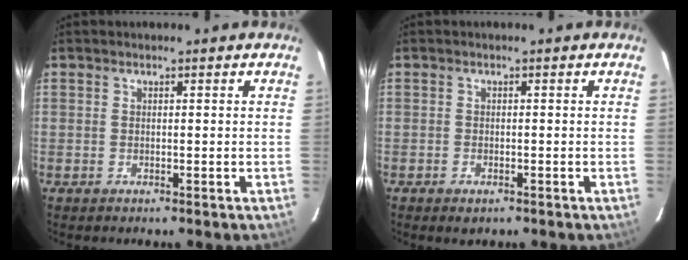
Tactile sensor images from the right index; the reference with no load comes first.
{"total": 1.8, "force": [-1.1, 1.1, 0.9], "torque": [-0.018, -0.004, -0.019]}